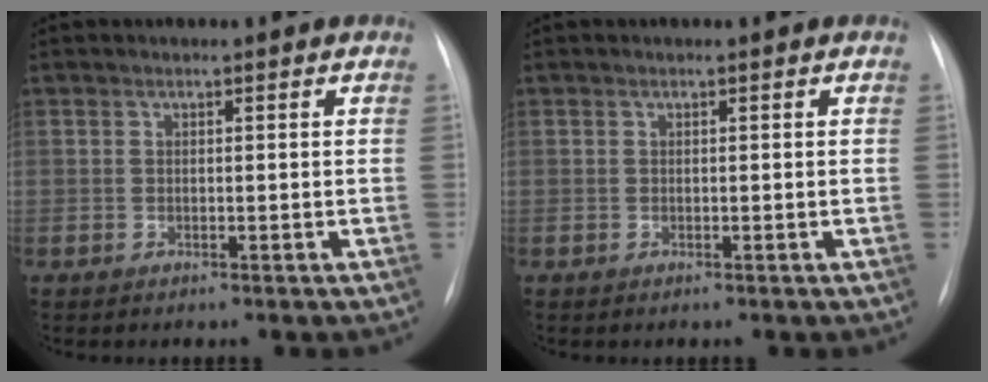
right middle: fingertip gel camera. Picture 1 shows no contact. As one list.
[{"total": 0.0}]